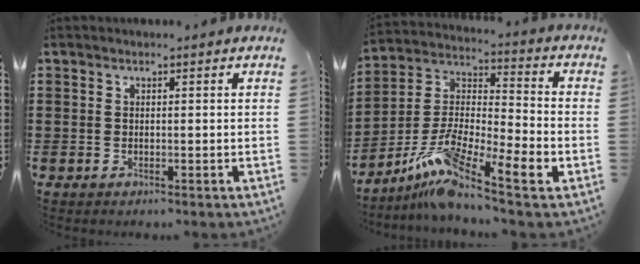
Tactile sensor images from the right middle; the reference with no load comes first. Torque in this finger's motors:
{"motor_torque": [1.12, -1.02, 0.83, 0.21]}